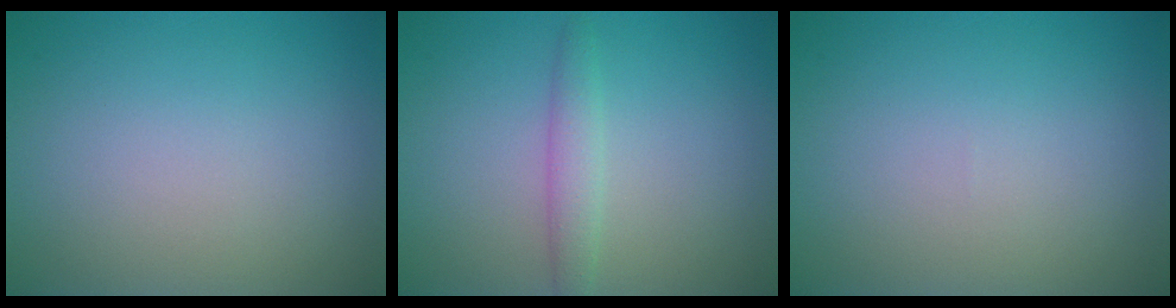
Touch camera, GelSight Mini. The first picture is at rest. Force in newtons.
{"total": 1.9, "press": 1.9, "slide": 0.2}
{"total": 0.0}